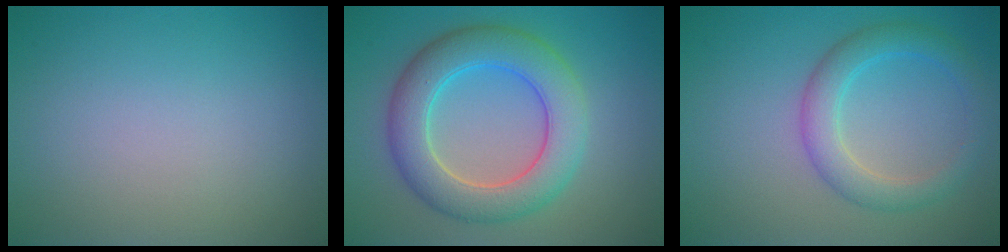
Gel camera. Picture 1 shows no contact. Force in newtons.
{"total": 7.0, "press": 7.0, "slide": 0.4}
{"total": 3.6, "press": 3.6, "slide": 0.0}